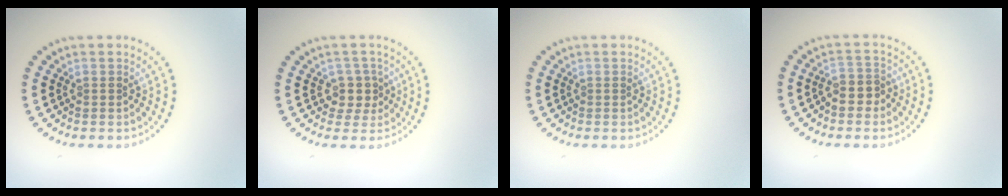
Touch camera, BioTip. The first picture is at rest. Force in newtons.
{"total": 2.3, "press": 1.9, "slide": 1.3}
{"total": 0.0}
{"total": 2.5, "press": 2.2, "slide": 1.1}